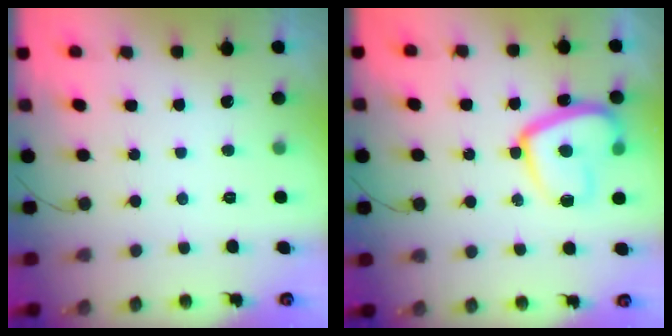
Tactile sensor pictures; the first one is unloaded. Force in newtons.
{"total": 16.0, "press": 15.9, "slide": 1.6}